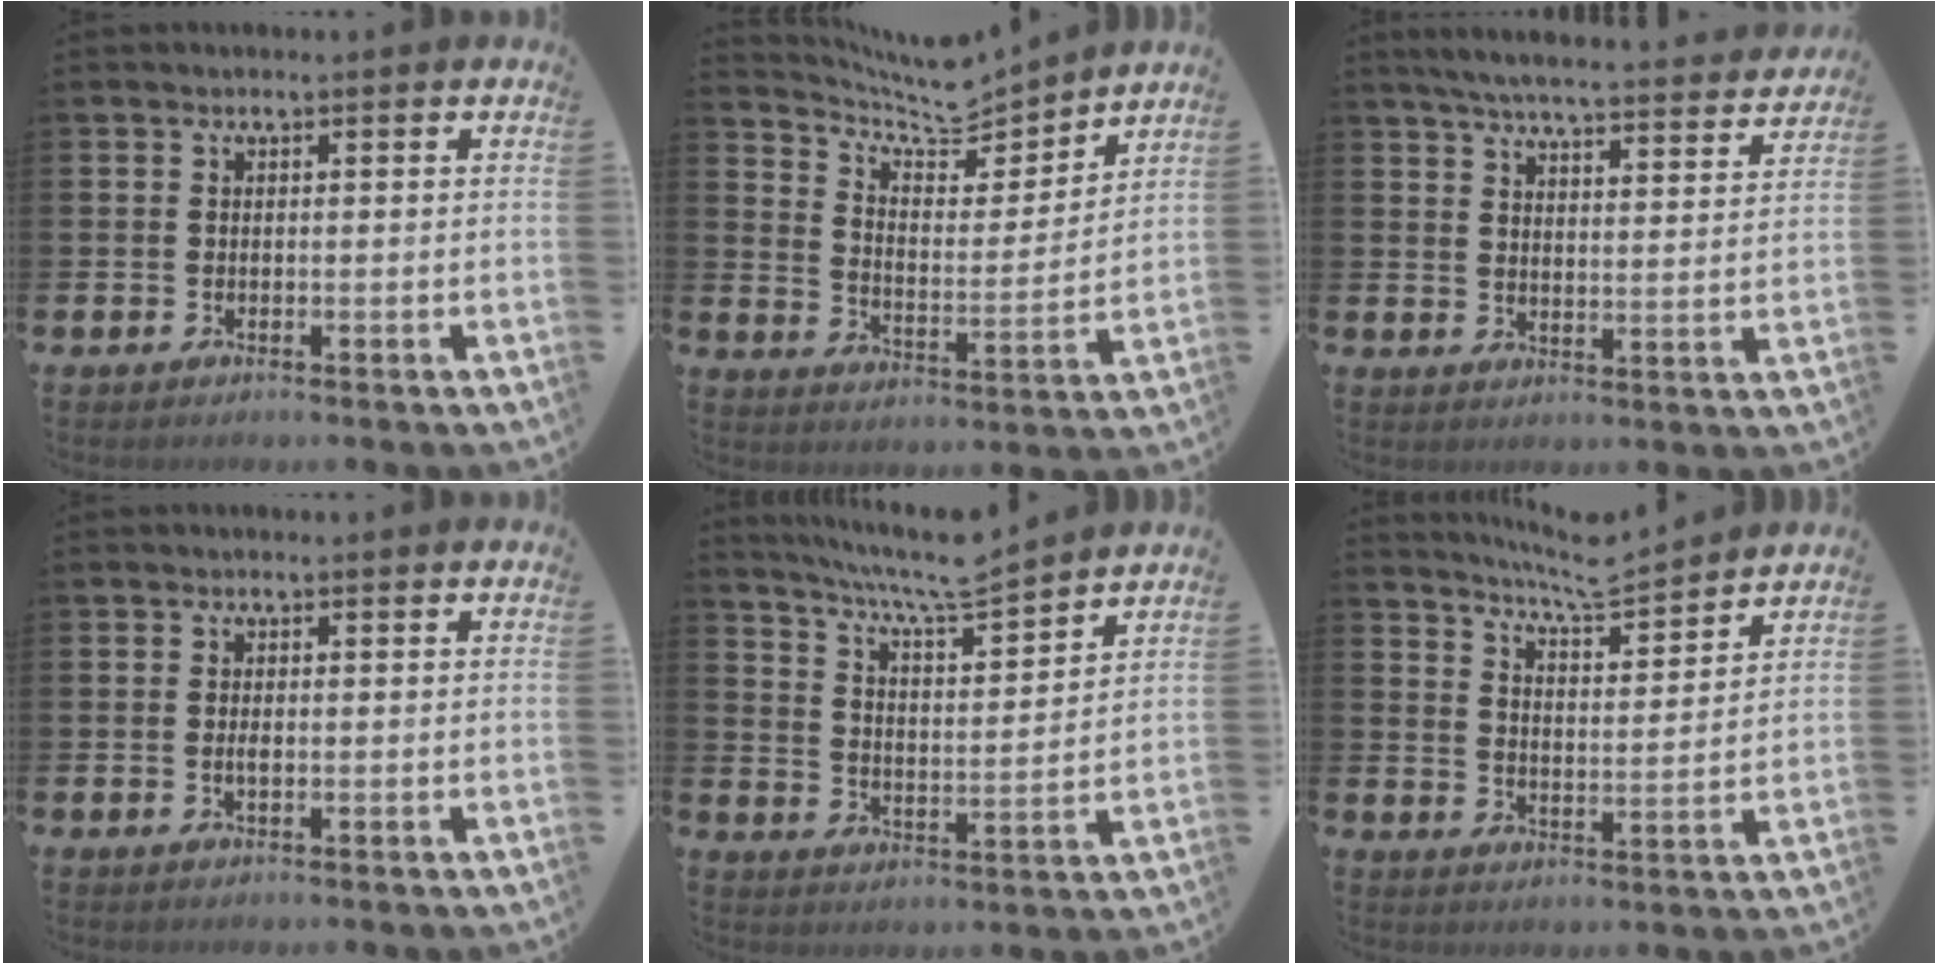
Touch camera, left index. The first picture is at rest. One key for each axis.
{"total": 7.6, "fx": 7.2, "fy": 1.6, "fz": 1.7, "tx": -0.056, "ty": -0.061, "tz": 0.122}
{"total": 5.9, "fx": 5.6, "fy": 0.4, "fz": 1.7, "tx": -0.053, "ty": -0.039, "tz": 0.097}
{"total": 1.0, "fx": -0.2, "fy": 0.3, "fz": 0.9, "tx": -0.016, "ty": 0.000, "tz": -0.004}
{"total": 7.7, "fx": 7.3, "fy": 0.4, "fz": 2.6, "tx": -0.081, "ty": -0.048, "tz": 0.127}
{"total": 6.5, "fx": 6.3, "fy": 0.2, "fz": 1.3, "tx": -0.045, "ty": -0.042, "tz": 0.111}